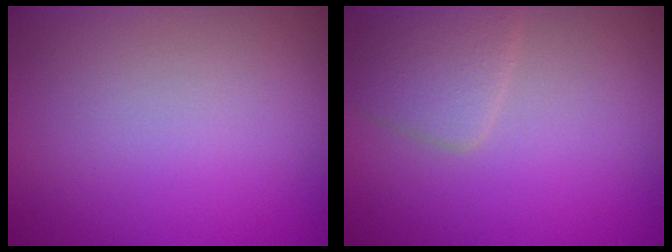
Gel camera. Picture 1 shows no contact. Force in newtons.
{"total": 2.6, "press": 2.6, "slide": 0.1}